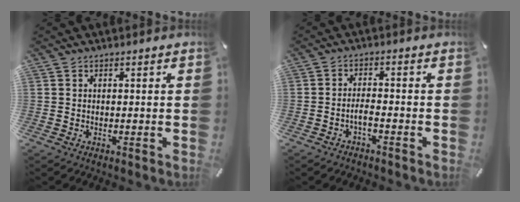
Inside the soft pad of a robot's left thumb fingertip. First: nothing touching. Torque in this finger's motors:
{"motor_torque": [0.50, 0.28, -0.10, -0.10, 0.01]}